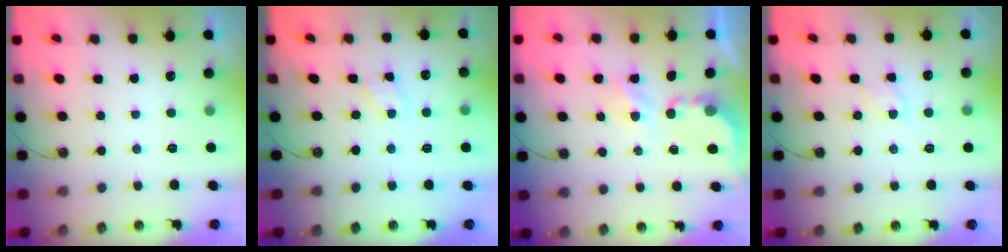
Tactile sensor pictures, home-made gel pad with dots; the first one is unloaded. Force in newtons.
{"total": 2.1, "press": 2.1, "slide": 0.3}
{"total": 3.6, "press": 3.6, "slide": 0.3}
{"total": 8.0, "press": 8.0, "slide": 0.7}